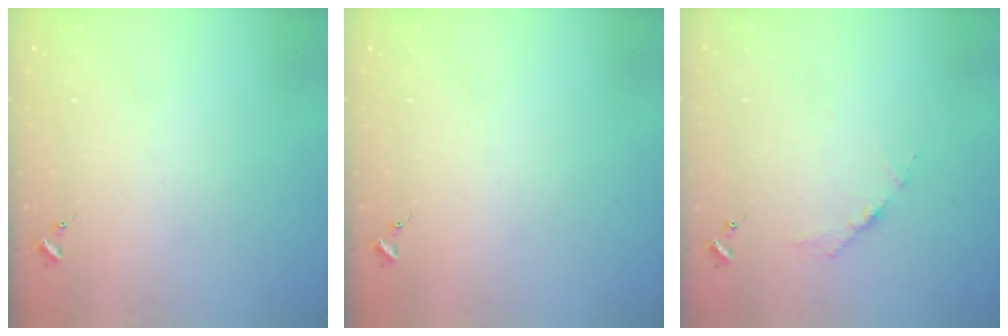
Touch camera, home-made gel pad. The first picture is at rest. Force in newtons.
{"total": 0.0}
{"total": 3.8, "press": 3.8, "slide": 0.4}